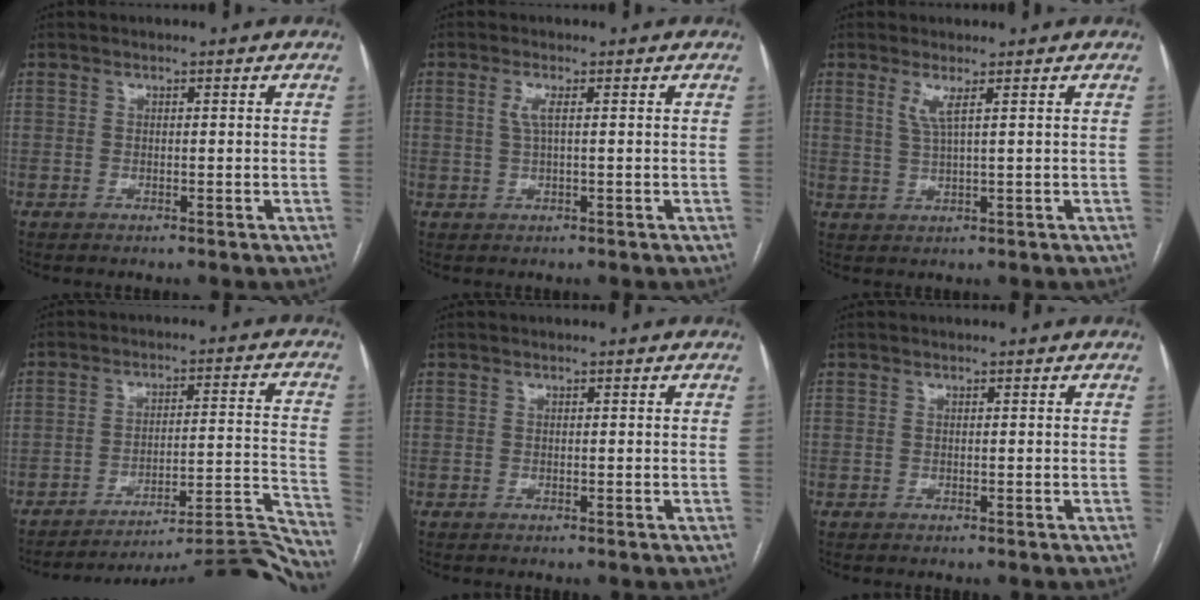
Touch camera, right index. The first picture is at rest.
{"total": 2.1, "force": [0.5, 0.3, 2.0], "torque": [-0.049, 0.003, 0.010]}
{"total": 2.7, "force": [1.3, -0.2, 2.4], "torque": [-0.055, -0.004, 0.028]}
{"total": 21.6, "force": [-21.0, -1.3, 4.5], "torque": [0.009, 0.030, -0.277]}
{"total": 0.0}
{"total": 0.0}